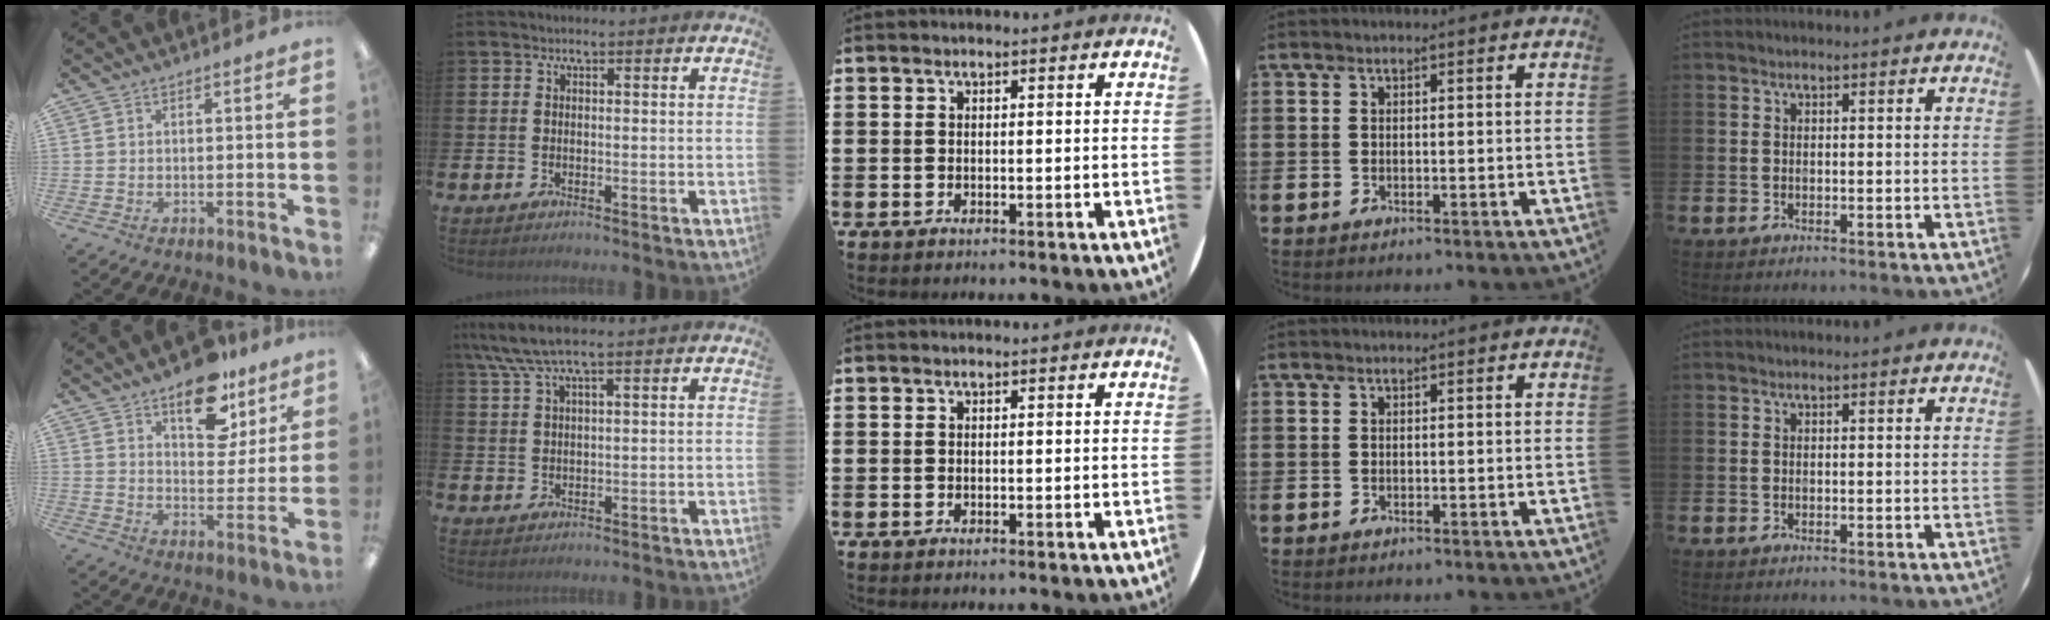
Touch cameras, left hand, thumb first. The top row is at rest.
{"thumb": {"total": 13.2, "force": [9.3, 6.8, 6.5], "torque": [-0.077, -0.051, 0.161]}, "index": {"total": 5.7, "force": [4.2, 0.8, 3.7], "torque": [-0.083, -0.004, 0.076]}}